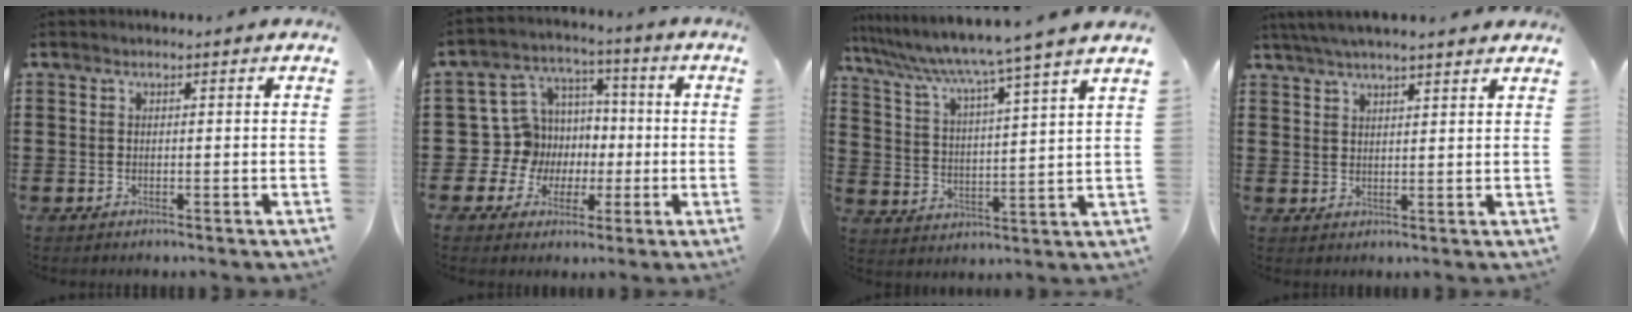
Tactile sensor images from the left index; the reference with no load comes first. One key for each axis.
{"total": 9.5, "fx": -0.5, "fy": 9.4, "fz": 1.3, "tx": -0.070, "ty": -0.002, "tz": -0.002}
{"total": 5.8, "fx": 4.9, "fy": -1.7, "fz": 2.5, "tx": -0.072, "ty": -0.051, "tz": 0.072}
{"total": 4.0, "fx": 3.6, "fy": 0.1, "fz": 1.8, "tx": -0.044, "ty": -0.001, "tz": 0.065}